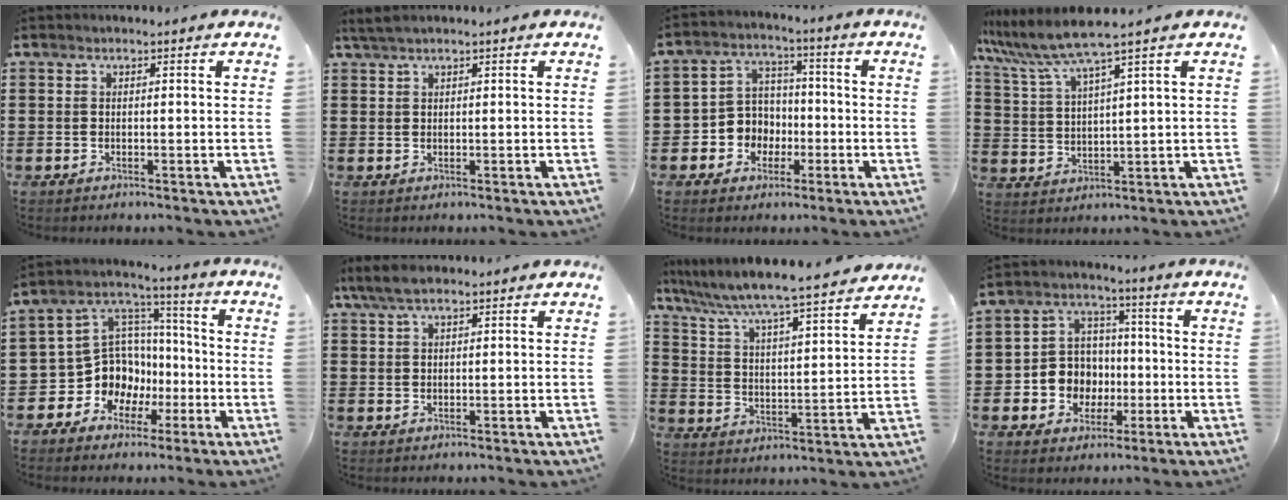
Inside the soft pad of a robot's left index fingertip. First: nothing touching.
{"total": 1.4, "force": [1.0, 0.0, 1.0], "torque": [-0.021, -0.002, 0.020]}
{"total": 6.1, "force": [-1.6, 5.7, 1.4], "torque": [-0.056, 0.012, -0.034]}
{"total": 6.1, "force": [4.7, -0.5, 3.9], "torque": [-0.101, -0.026, 0.076]}
{"total": 10.5, "force": [-2.7, 9.7, 3.1], "torque": [-0.111, -0.002, -0.042]}
{"total": 3.9, "force": [2.5, 1.2, 2.8], "torque": [-0.065, 0.003, 0.045]}
{"total": 5.4, "force": [5.0, -0.6, 2.1], "torque": [-0.065, -0.045, 0.075]}
{"total": 7.5, "force": [-1.1, 7.1, 2.1], "torque": [-0.069, 0.015, -0.014]}